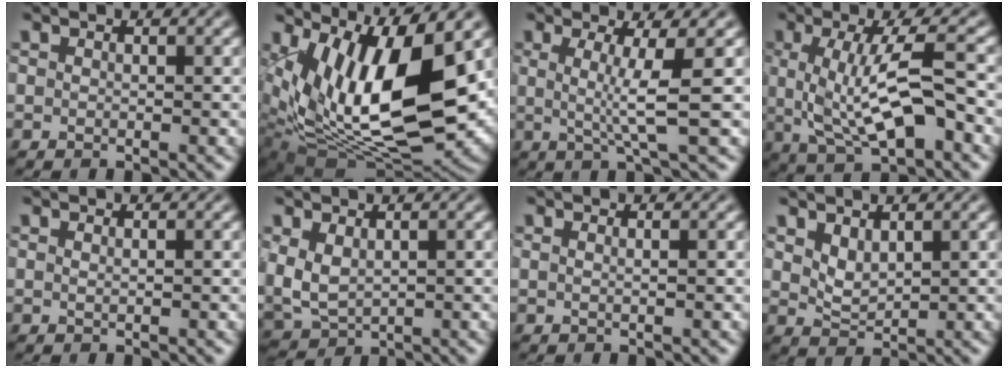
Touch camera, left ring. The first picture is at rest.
{"total": 12.4, "force": [4.1, 5.1, 10.5], "torque": [-0.191, -0.015, 0.081]}
{"total": 4.1, "force": [0.5, 0.5, 4.1], "torque": [-0.074, -0.007, 0.011]}
{"total": 7.5, "force": [0.2, 2.4, 7.1], "torque": [-0.129, -0.006, 0.004]}
{"total": 0.5, "force": [0.3, 0.2, 0.3], "torque": [-0.005, -0.002, 0.004]}
{"total": 4.3, "force": [0.7, 2.8, 3.2], "torque": [-0.086, -0.001, 0.017]}
{"total": 1.0, "force": [0.5, 0.5, 0.8], "torque": [-0.008, -0.003, -0.001]}
{"total": 2.1, "force": [1.2, 1.1, 1.3], "torque": [-0.030, -0.007, 0.031]}